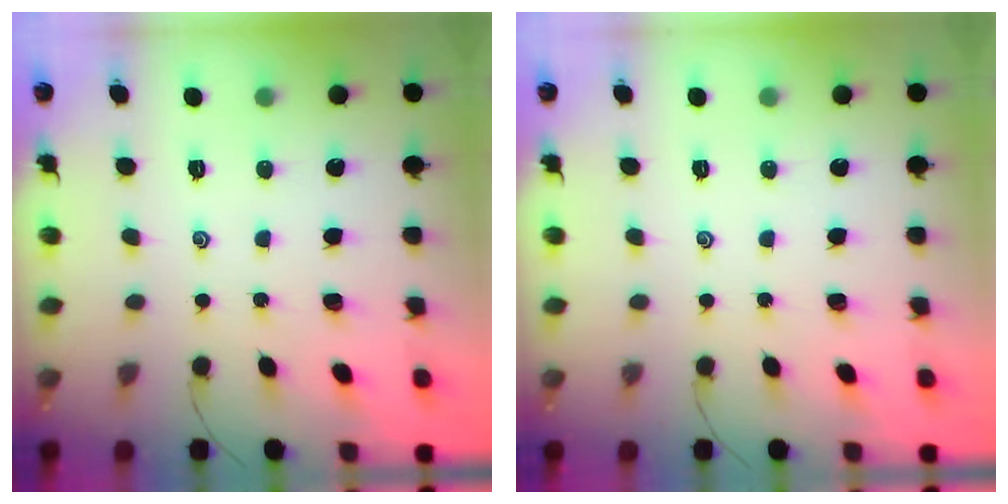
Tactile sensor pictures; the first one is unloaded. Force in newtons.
{"total": 0.0}